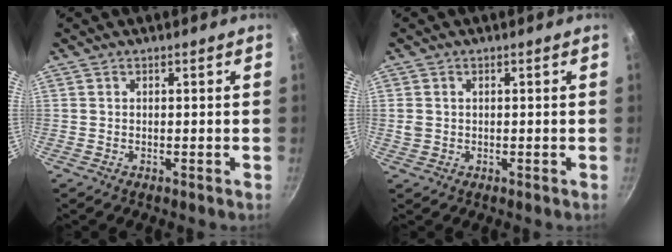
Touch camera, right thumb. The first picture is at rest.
{"total": 2.0, "force": [0.2, 1.7, 1.1], "torque": [-0.020, 0.002, 0.006]}